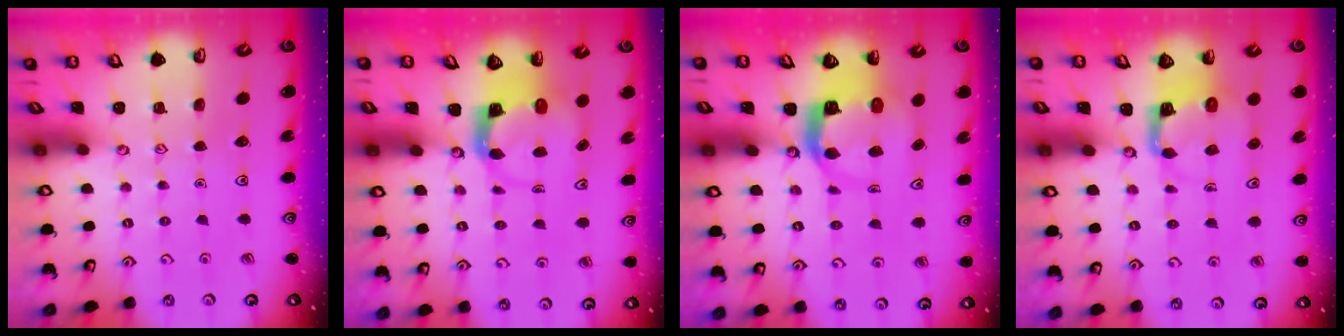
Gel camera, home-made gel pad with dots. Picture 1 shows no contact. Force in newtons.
{"total": 3.6, "press": 3.6, "slide": 0.5}
{"total": 7.5, "press": 7.4, "slide": 1.0}
{"total": 4.2, "press": 4.1, "slide": 0.4}